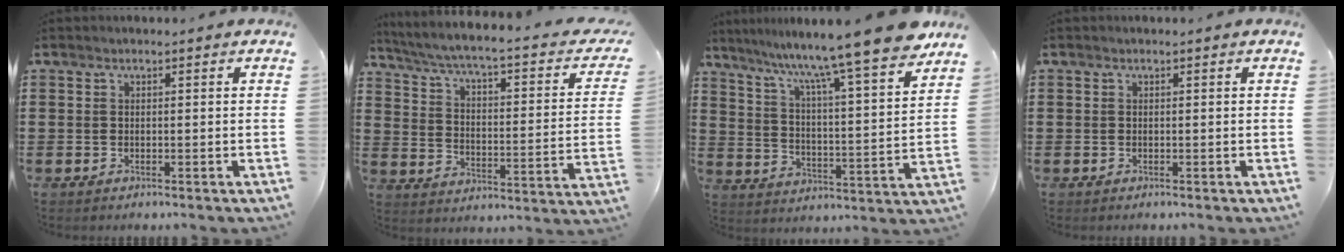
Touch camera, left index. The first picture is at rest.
{"total": 3.7, "force": [2.2, -0.1, 3.0], "torque": [-0.071, -0.030, 0.024]}
{"total": 11.6, "force": [9.9, -0.8, 6.1], "torque": [-0.130, -0.078, 0.153]}
{"total": 0.0}